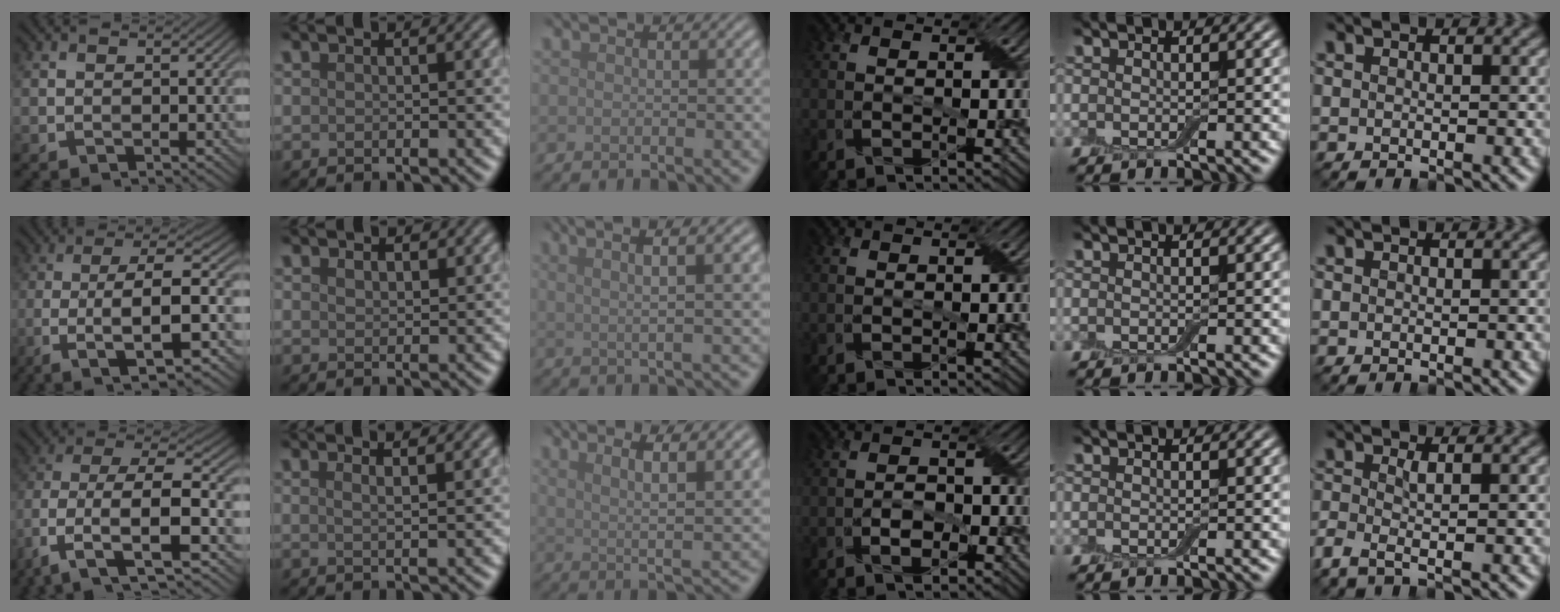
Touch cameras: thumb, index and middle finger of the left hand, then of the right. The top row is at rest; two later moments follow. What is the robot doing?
{"motion": "peel", "object": "bubble wrap"}